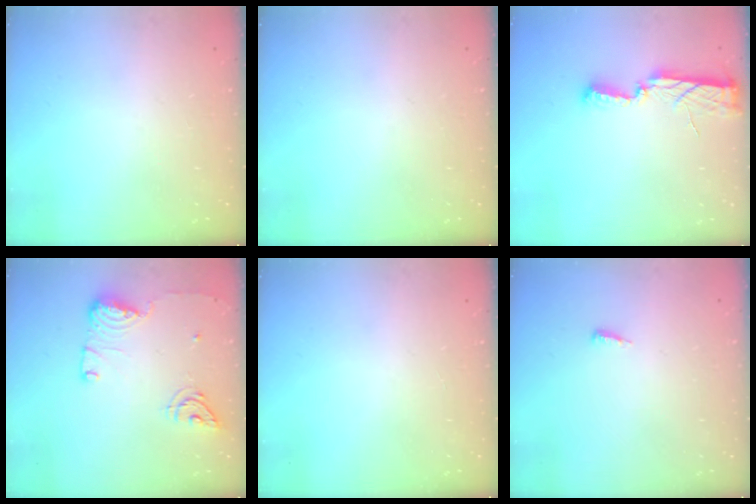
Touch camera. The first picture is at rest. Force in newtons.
{"total": 0.0}
{"total": 9.3, "press": 8.1, "slide": 4.6}
{"total": 14.0, "press": 13.8, "slide": 2.7}
{"total": 0.0}
{"total": 2.9, "press": 2.9, "slide": 0.4}